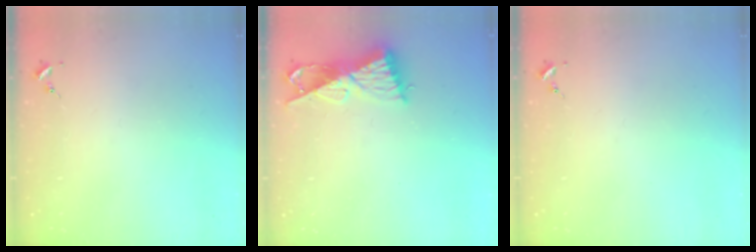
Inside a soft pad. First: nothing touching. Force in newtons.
{"total": 9.2, "press": 9.1, "slide": 0.8}
{"total": 0.0}